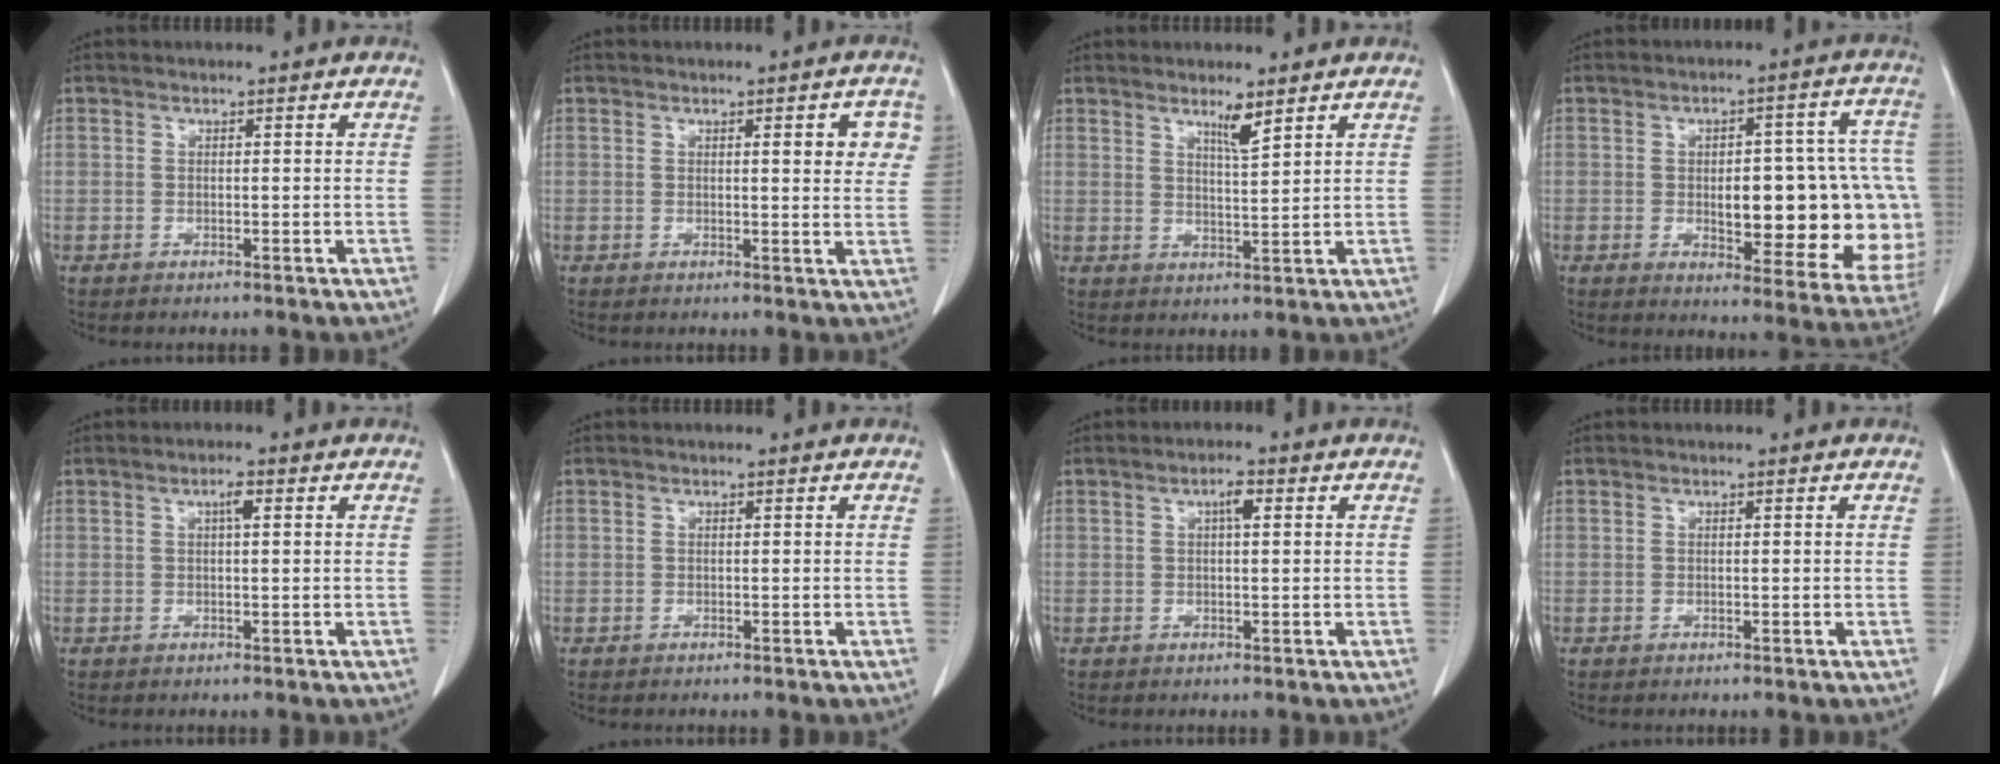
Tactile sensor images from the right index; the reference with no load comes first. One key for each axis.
{"total": 4.8, "fx": 1.6, "fy": 1.2, "fz": 4.4, "tx": -0.047, "ty": 0.001, "tz": 0.015}
{"total": 3.5, "fx": 2.5, "fy": 0.0, "fz": 2.5, "tx": -0.046, "ty": -0.009, "tz": 0.046}
{"total": 21.1, "fx": -1.6, "fy": 6.9, "fz": 19.9, "tx": -0.173, "ty": 0.030, "tz": 0.005}
{"total": 1.7, "fx": 0.6, "fy": 0.3, "fz": 1.6, "tx": -0.028, "ty": 0.003, "tz": 0.009}
{"total": 0.0}
{"total": 2.2, "fx": 0.7, "fy": 0.5, "fz": 2.0, "tx": -0.036, "ty": 0.005, "tz": 0.011}
{"total": 0.0}